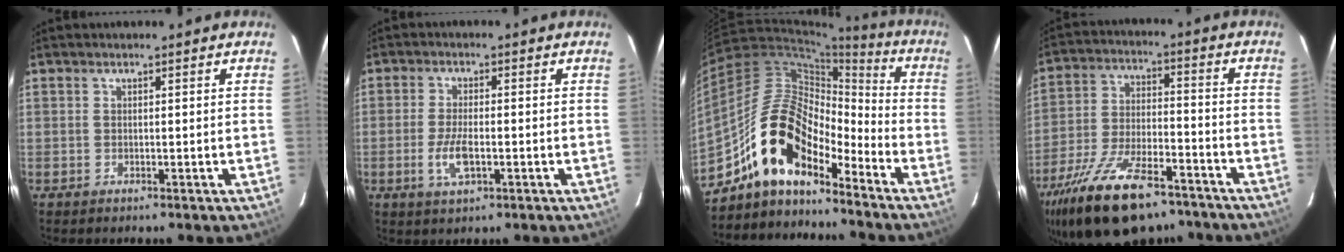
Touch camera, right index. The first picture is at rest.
{"total": 5.5, "force": [-1.7, 1.9, 4.8], "torque": [-0.103, -0.006, -0.033]}
{"total": 15.6, "force": [-11.5, 6.4, 8.4], "torque": [-0.148, 0.018, -0.222]}
{"total": 22.3, "force": [-16.1, 8.7, 12.7], "torque": [-0.252, -0.027, -0.258]}